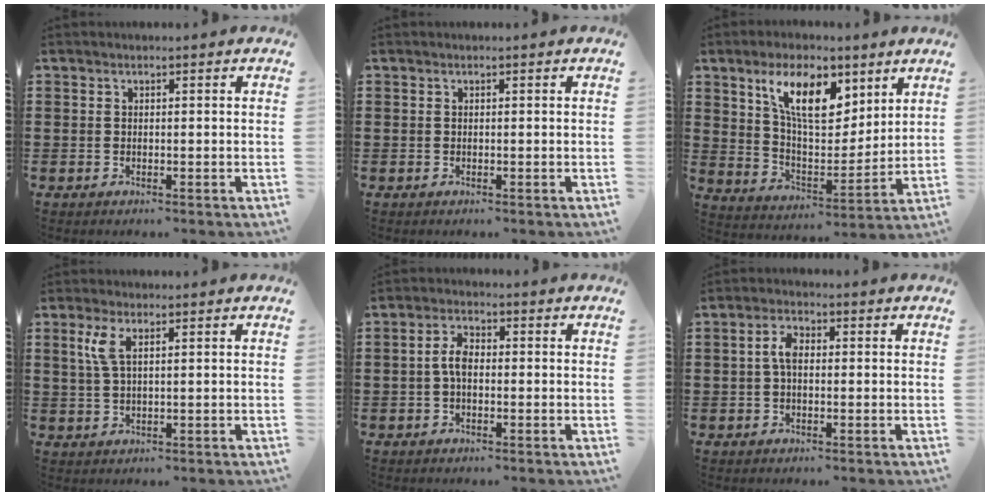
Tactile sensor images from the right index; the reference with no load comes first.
{"total": 0.0}
{"total": 11.1, "force": [6.7, 5.0, 7.4], "torque": [-0.145, -0.010, 0.116]}
{"total": 3.7, "force": [1.4, 1.4, 3.2], "torque": [-0.076, 0.005, 0.020]}
{"total": 3.7, "force": [-0.5, 1.9, 3.1], "torque": [-0.067, 0.004, -0.012]}
{"total": 3.5, "force": [0.0, 1.8, 3.0], "torque": [-0.066, 0.005, -0.004]}